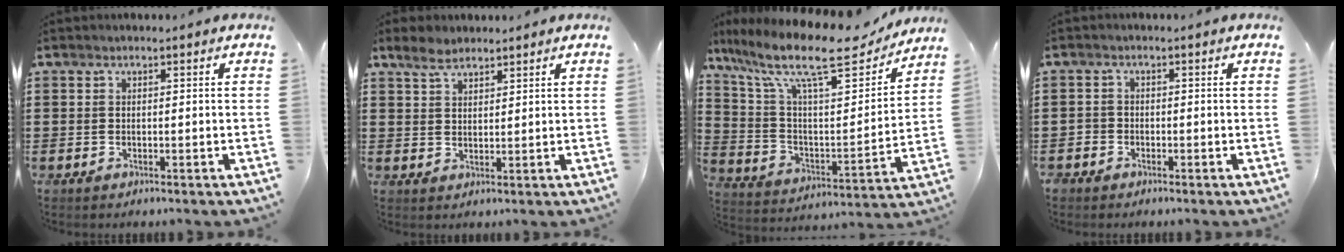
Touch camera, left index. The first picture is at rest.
{"total": 3.6, "force": [2.8, 1.9, 1.3], "torque": [-0.035, 0.007, 0.053]}
{"total": 14.8, "force": [10.4, 3.6, 9.8], "torque": [-0.211, -0.054, 0.171]}
{"total": 1.5, "force": [-1.2, 1.0, -0.1], "torque": [-0.005, 0.003, -0.028]}